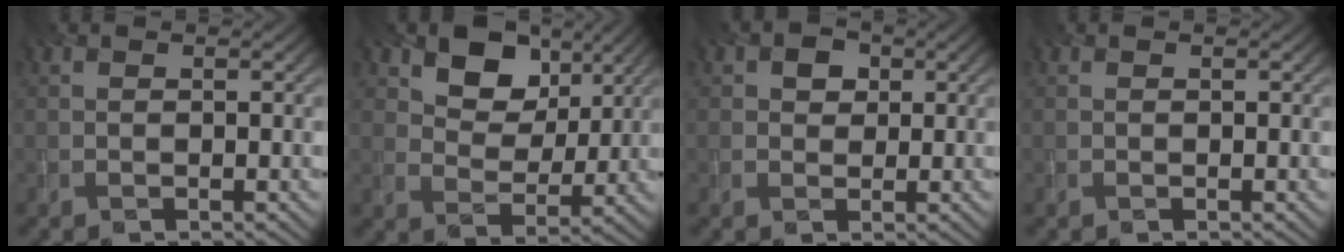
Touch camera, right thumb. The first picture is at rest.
{"total": 8.2, "force": [4.5, 5.3, 4.5], "torque": [-0.085, -0.007, 0.067]}
{"total": 2.2, "force": [0.7, 1.9, 0.8], "torque": [-0.017, 0.006, 0.008]}
{"total": 0.0}